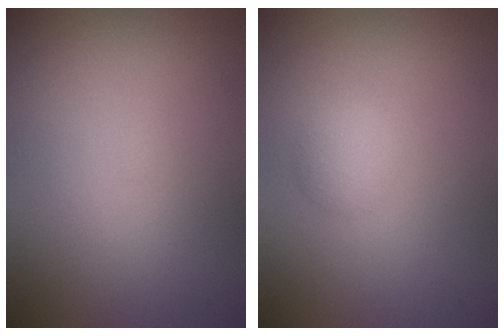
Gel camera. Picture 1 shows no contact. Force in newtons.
{"total": 1.8, "press": 1.8, "slide": 0.1}